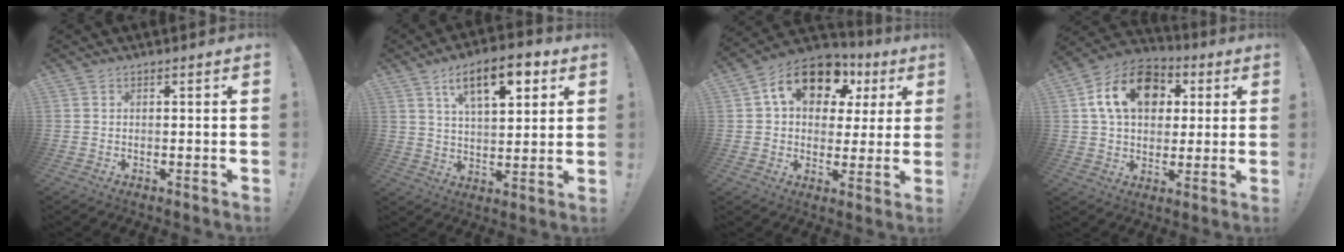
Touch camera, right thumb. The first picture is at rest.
{"total": 13.9, "force": [6.8, 5.9, 10.6], "torque": [-0.165, -0.014, 0.112]}
{"total": 16.9, "force": [7.8, 10.9, 10.4], "torque": [-0.171, -0.020, 0.141]}
{"total": 17.7, "force": [5.5, 12.7, 11.1], "torque": [-0.169, 0.001, 0.105]}